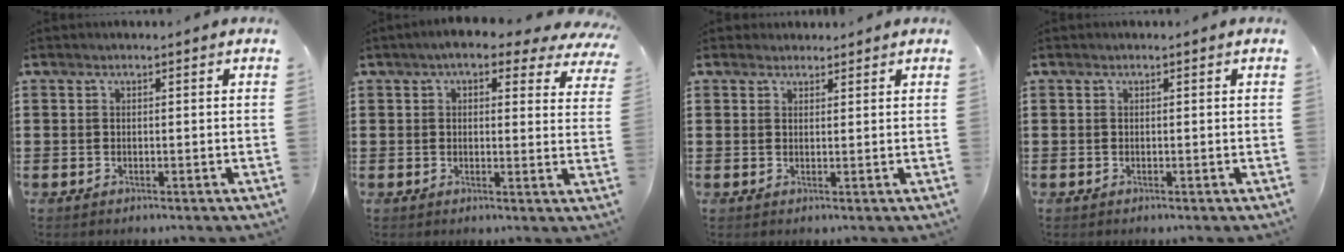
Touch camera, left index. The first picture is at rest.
{"total": 5.1, "force": [3.8, 1.4, 3.0], "torque": [-0.062, -0.008, 0.065]}
{"total": 1.6, "force": [1.5, 0.7, 0.0], "torque": [-0.004, 0.004, 0.030]}
{"total": 0.0}